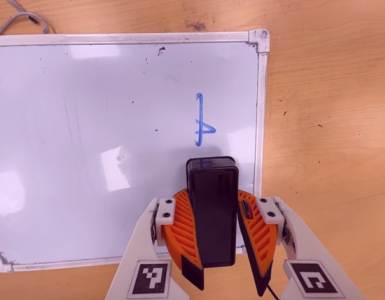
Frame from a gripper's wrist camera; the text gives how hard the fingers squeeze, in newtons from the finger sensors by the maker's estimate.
{"total": 11.5, "left": 10.9, "right": 12.0}